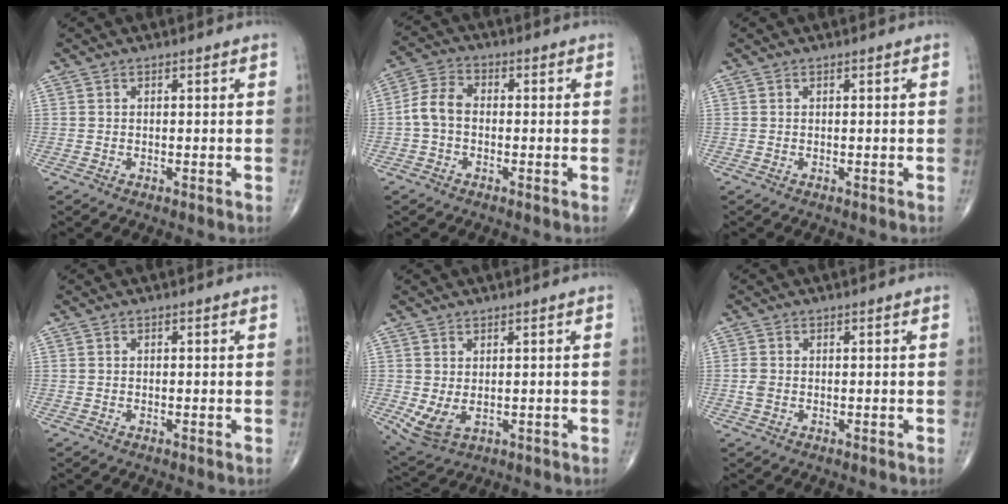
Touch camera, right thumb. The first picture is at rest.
{"total": 5.9, "force": [-0.8, 4.0, 4.2], "torque": [-0.079, 0.020, -0.028]}
{"total": 0.0}
{"total": 0.0}
{"total": 5.4, "force": [-0.2, 3.3, 4.2], "torque": [-0.083, -0.004, 0.014]}
{"total": 1.7, "force": [-0.3, 1.3, 1.1], "torque": [-0.028, 0.004, -0.006]}